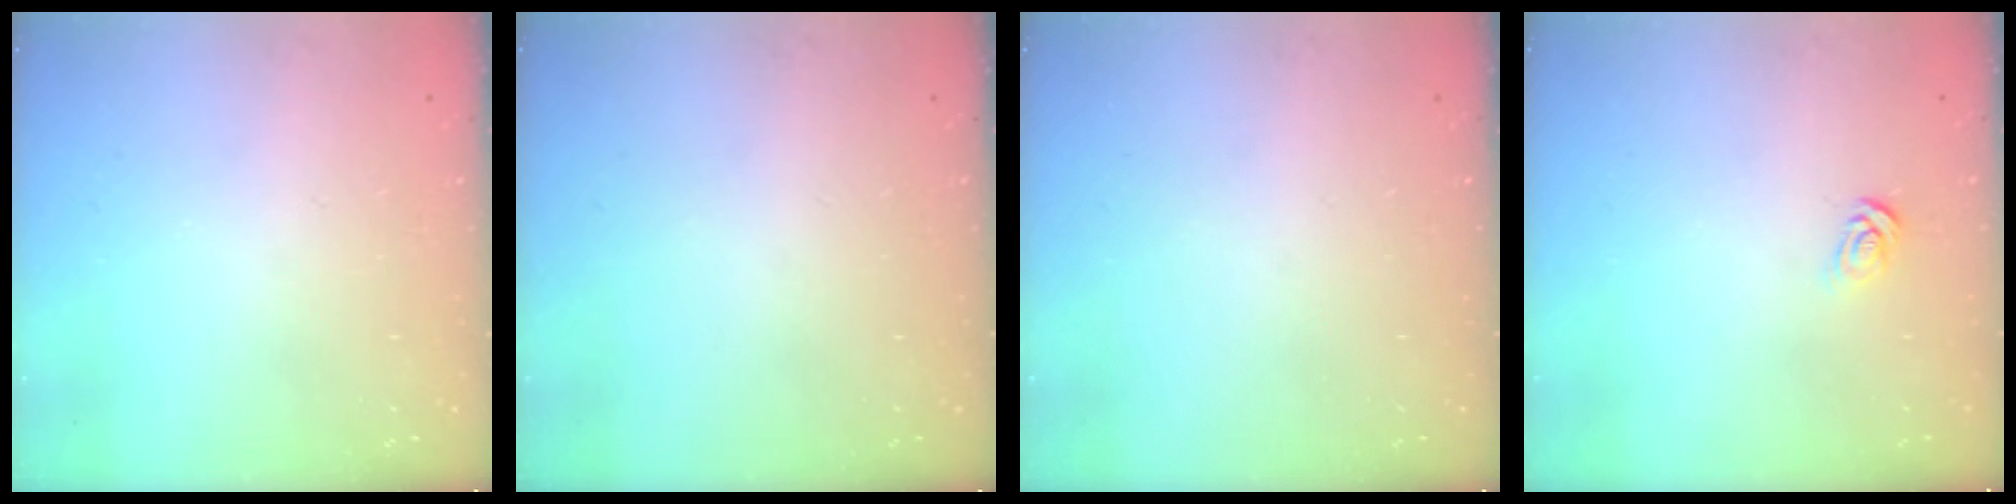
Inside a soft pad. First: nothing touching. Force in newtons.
{"total": 0.0}
{"total": 0.0}
{"total": 3.7, "press": 3.7, "slide": 0.4}